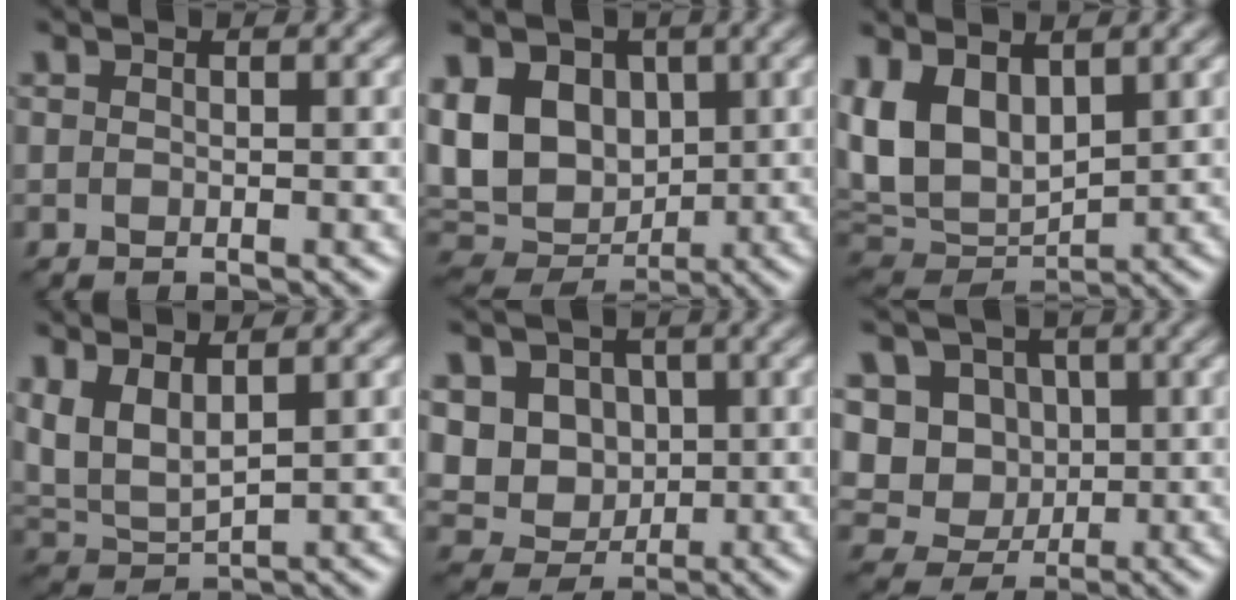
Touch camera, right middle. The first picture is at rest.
{"total": 10.6, "force": [2.2, 8.0, 6.7], "torque": [-0.134, 0.016, 0.034]}
{"total": 7.7, "force": [2.4, 4.8, 5.6], "torque": [-0.139, 0.002, 0.044]}
{"total": 4.8, "force": [2.1, 2.2, 3.7], "torque": [-0.091, 0.002, 0.048]}
{"total": 7.4, "force": [2.0, 6.3, 3.4], "torque": [-0.065, 0.020, 0.028]}
{"total": 9.2, "force": [2.1, 8.1, 3.9], "torque": [-0.083, 0.021, 0.021]}